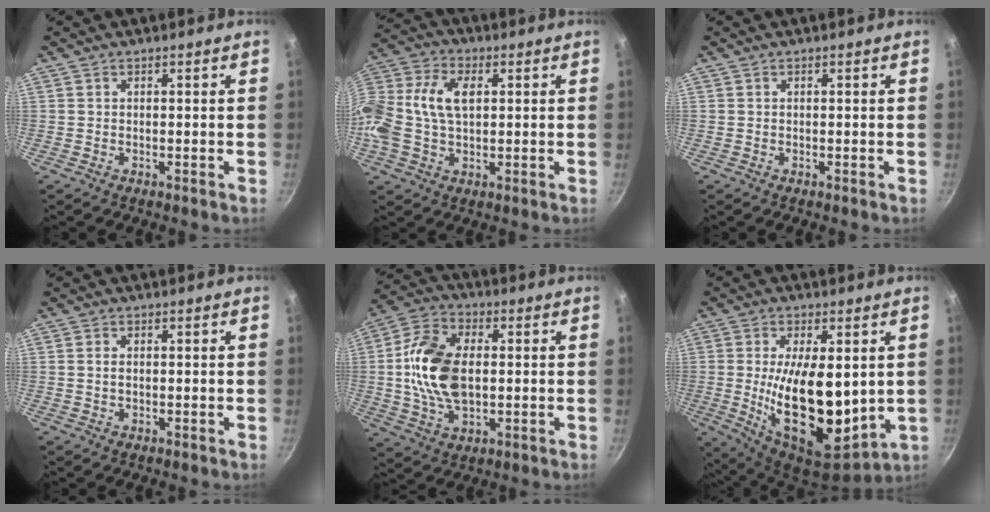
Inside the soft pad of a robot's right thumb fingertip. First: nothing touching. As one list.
[{"total": 14.2, "force": [1.3, 9.0, 10.9], "torque": [-0.223, 0.025, 0.011]}, {"total": 0.0}, {"total": 1.2, "force": [0.1, 0.7, 1.0], "torque": [-0.019, 0.002, 0.000]}, {"total": 15.2, "force": [0.4, 9.3, 12.1], "torque": [-0.213, 0.014, -0.001]}, {"total": 20.1, "force": [0.3, 9.5, 17.8], "torque": [-0.284, -0.029, 0.019]}]